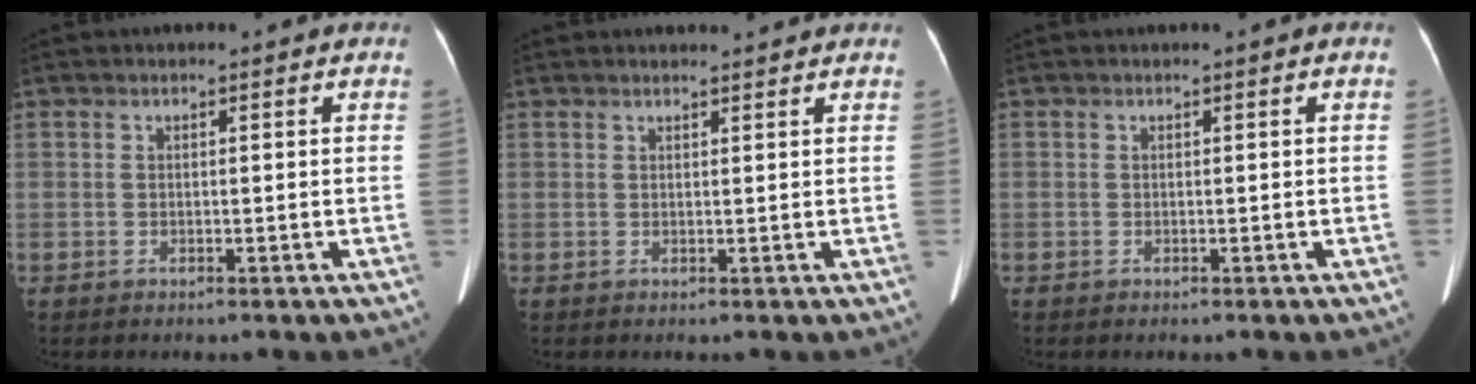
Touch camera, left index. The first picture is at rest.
{"total": 4.0, "force": [3.9, 0.3, 0.9], "torque": [-0.014, 0.019, 0.045]}
{"total": 0.0}